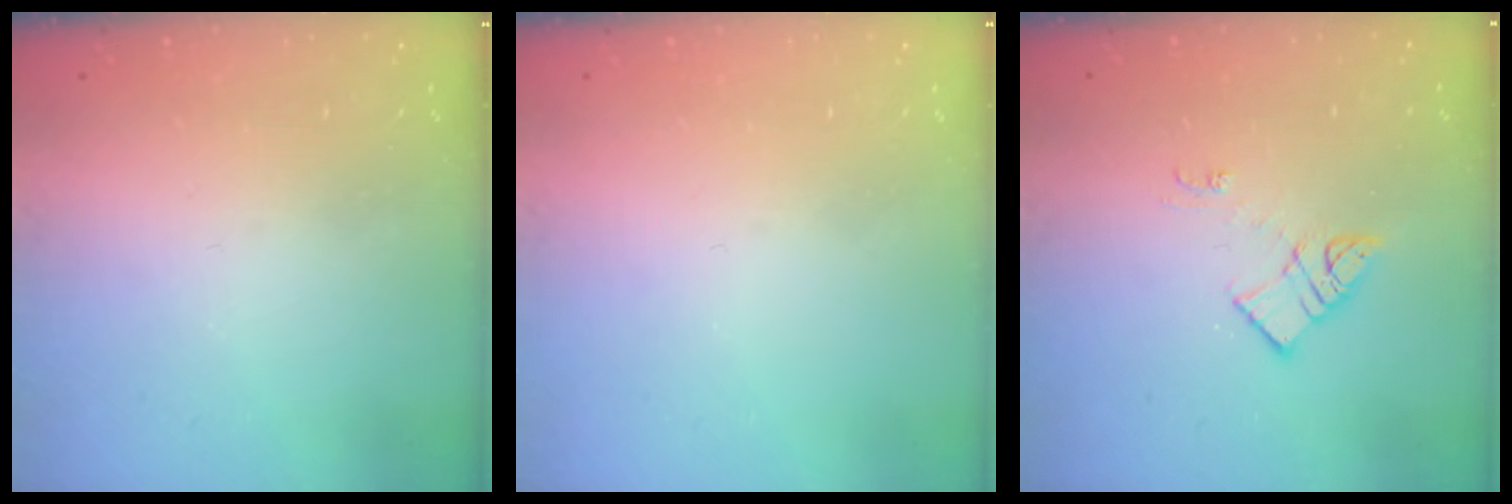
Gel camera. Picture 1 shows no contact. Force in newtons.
{"total": 0.0}
{"total": 6.4, "press": 6.4, "slide": 0.6}